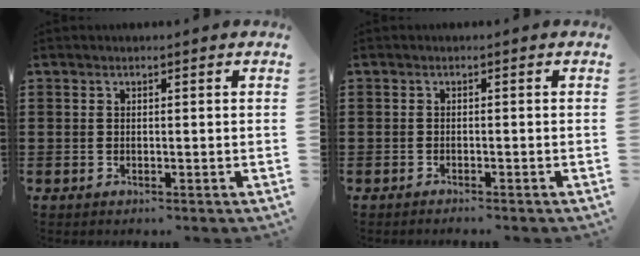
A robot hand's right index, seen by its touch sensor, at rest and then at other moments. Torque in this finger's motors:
{"motor_torque": [-0.03, 0.39, 0.01, 0.00]}